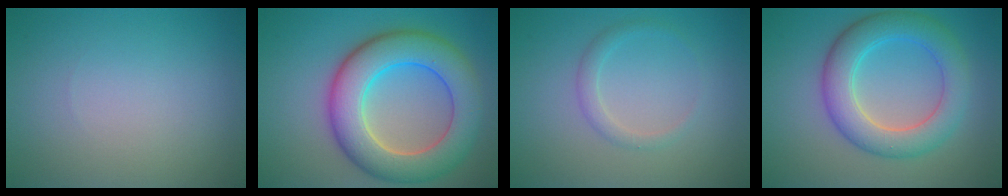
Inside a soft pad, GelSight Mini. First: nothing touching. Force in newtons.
{"total": 9.4, "press": 9.4, "slide": 0.4}
{"total": 1.5, "press": 1.5, "slide": 0.0}
{"total": 6.3, "press": 6.3, "slide": 0.2}